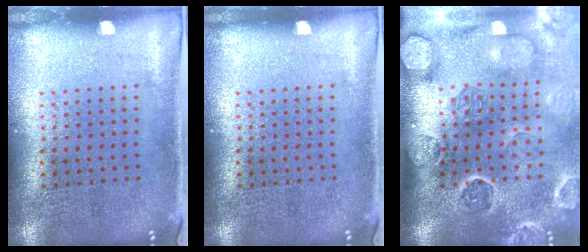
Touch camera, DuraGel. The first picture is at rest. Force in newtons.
{"total": 0.0}
{"total": 4.4, "press": 3.5, "slide": 2.6}